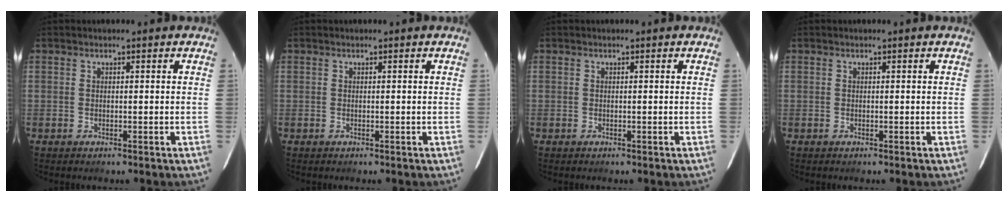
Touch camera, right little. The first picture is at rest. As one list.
[{"total": 0.0}, {"total": 0.0}, {"total": 0.0}]